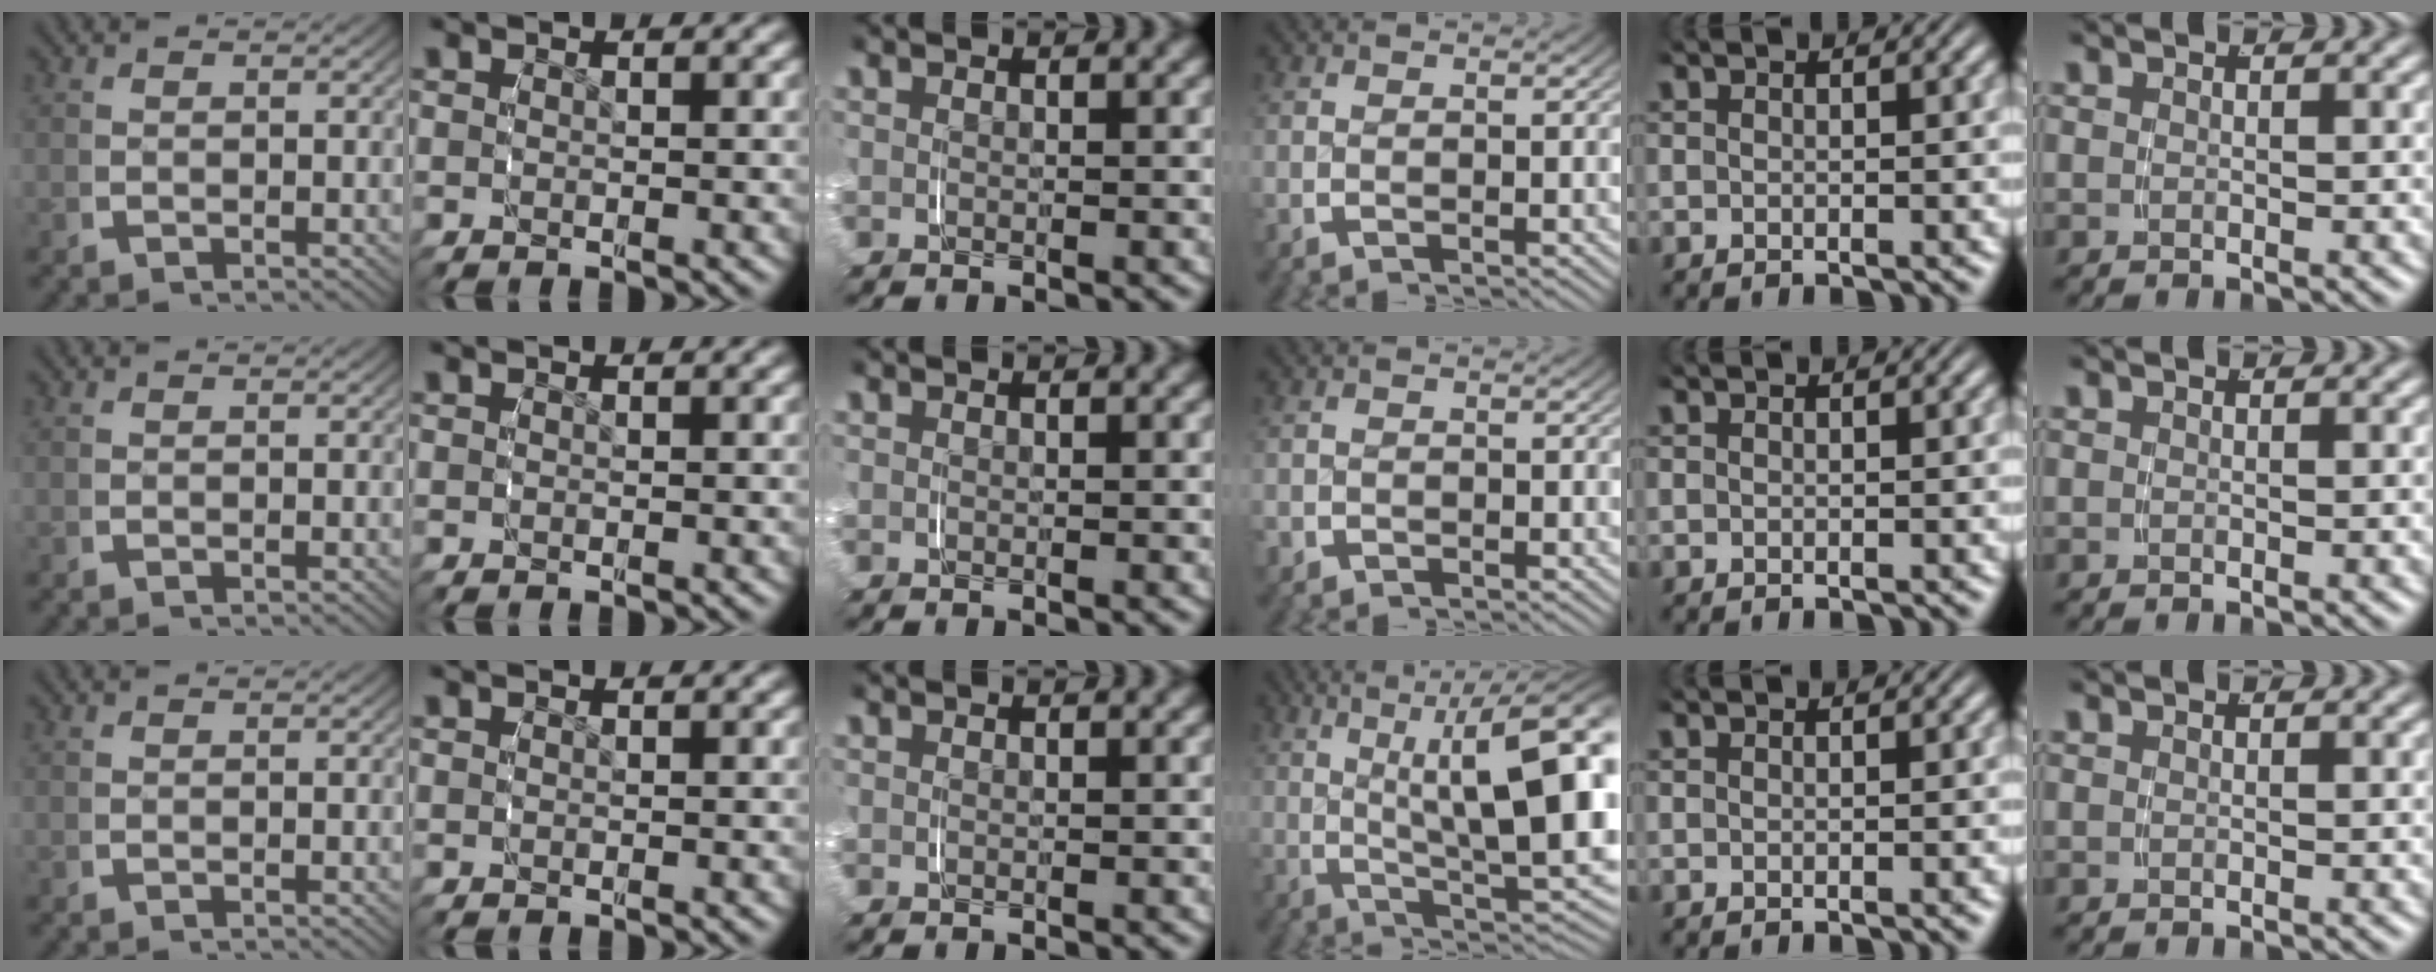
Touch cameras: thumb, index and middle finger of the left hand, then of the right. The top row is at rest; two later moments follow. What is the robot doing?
{"motion": "grasp_and_lifting", "object": "glasses case"}